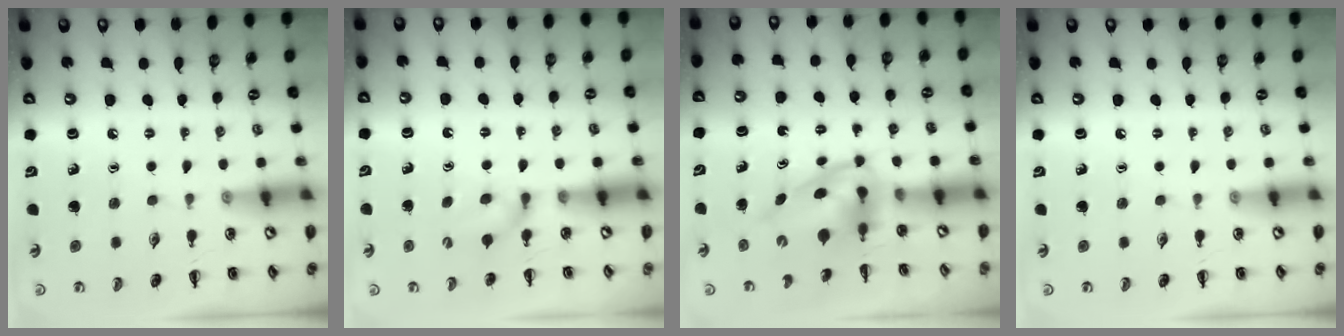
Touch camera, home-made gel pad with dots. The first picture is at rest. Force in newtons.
{"total": 6.6, "press": 6.3, "slide": 1.8}
{"total": 3.8, "press": 3.7, "slide": 0.6}
{"total": 0.0}